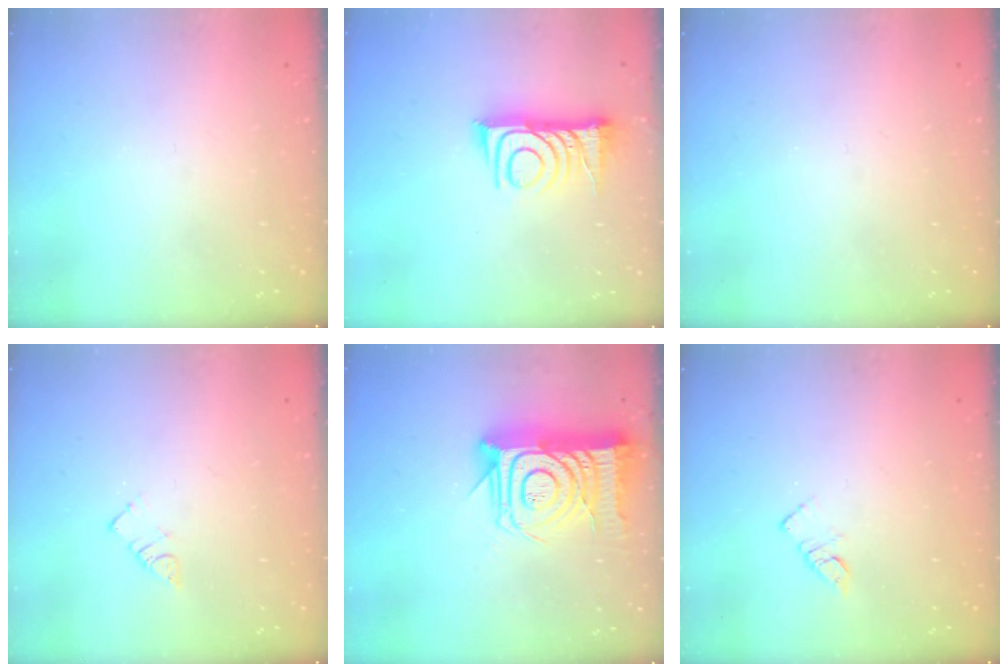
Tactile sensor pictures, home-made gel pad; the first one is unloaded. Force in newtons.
{"total": 12.5, "press": 12.5, "slide": 0.9}
{"total": 0.0}
{"total": 2.9, "press": 2.9, "slide": 0.2}
{"total": 18.7, "press": 18.7, "slide": 1.4}
{"total": 3.6, "press": 3.5, "slide": 0.3}